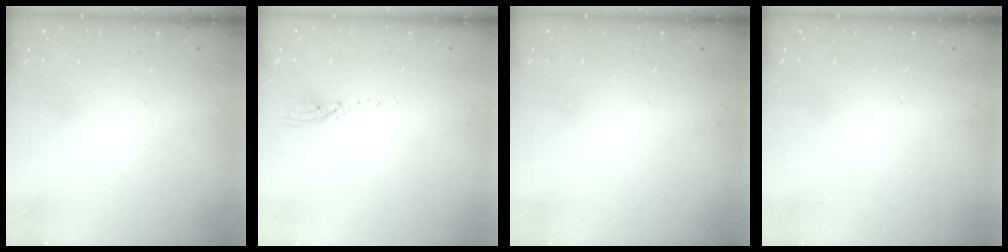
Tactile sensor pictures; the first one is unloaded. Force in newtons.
{"total": 3.0, "press": 2.9, "slide": 0.3}
{"total": 0.0}
{"total": 0.0}